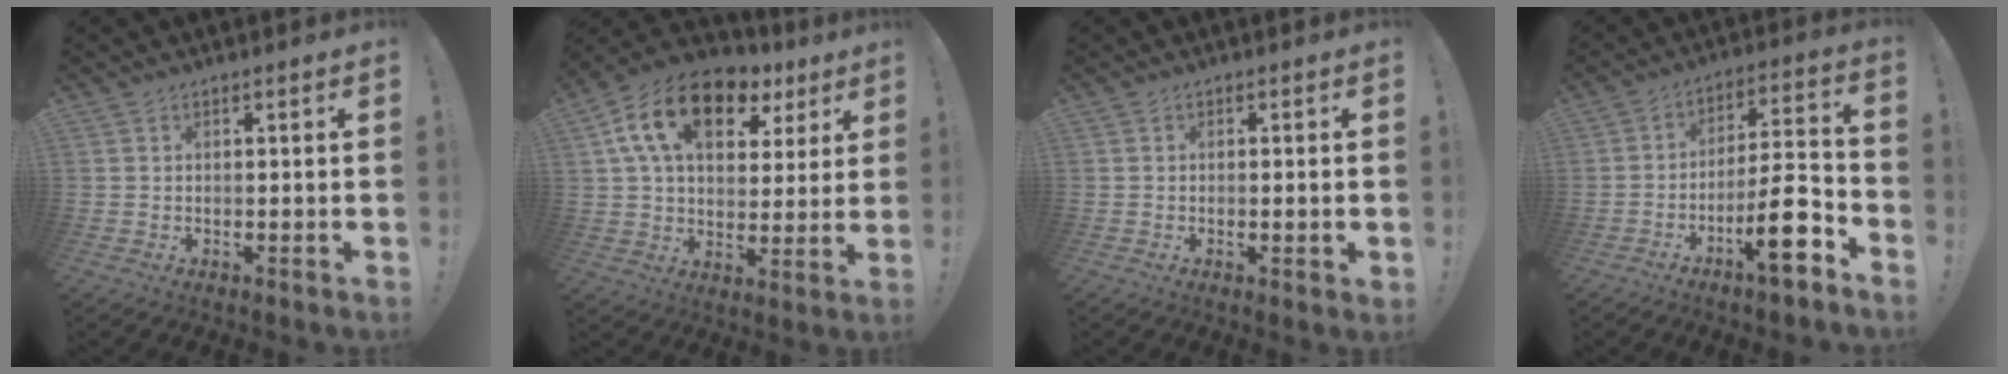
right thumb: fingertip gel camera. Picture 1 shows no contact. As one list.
[{"total": 17.6, "force": [8.3, 10.5, 11.4], "torque": [-0.196, -0.027, 0.151]}, {"total": 1.7, "force": [-0.3, 0.0, 1.7], "torque": [-0.023, -0.002, -0.006]}, {"total": 14.4, "force": [-7.4, 3.5, 11.9], "torque": [-0.179, 0.045, -0.118]}]